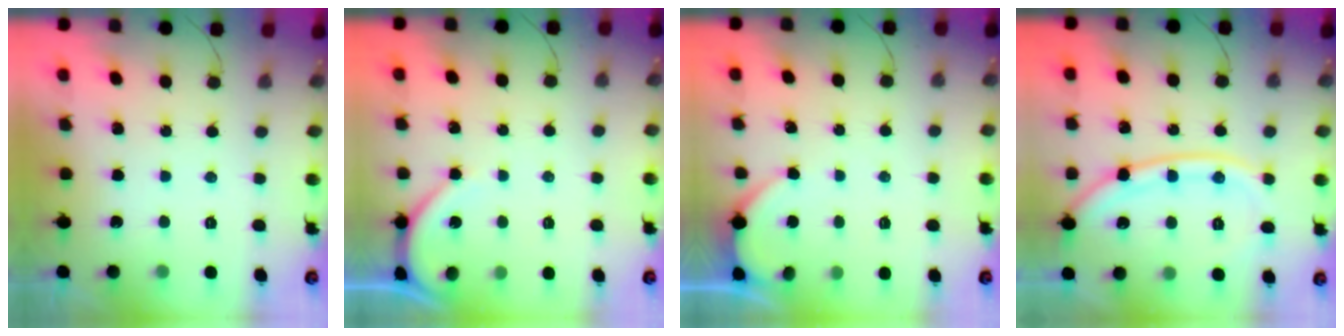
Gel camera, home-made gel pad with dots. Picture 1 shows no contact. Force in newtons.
{"total": 4.7, "press": 4.7, "slide": 0.5}
{"total": 3.1, "press": 3.1, "slide": 0.2}
{"total": 13.0, "press": 12.9, "slide": 1.6}